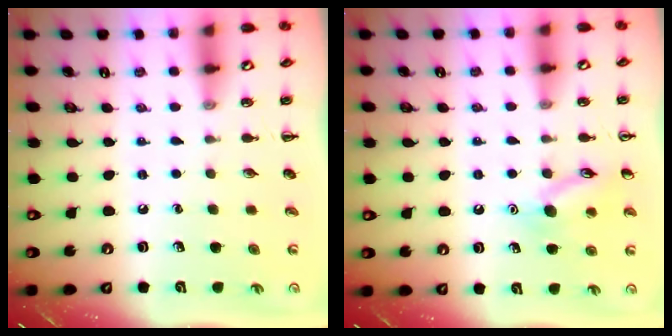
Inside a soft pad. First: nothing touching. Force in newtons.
{"total": 11.1, "press": 11.1, "slide": 1.0}